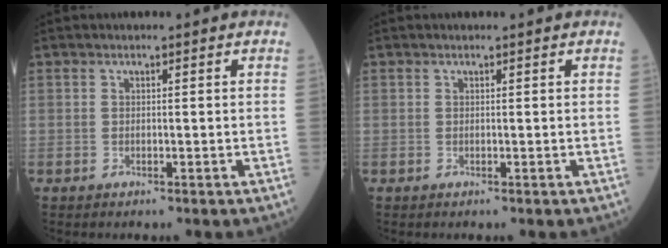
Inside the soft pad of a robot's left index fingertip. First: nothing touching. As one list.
[{"total": 0.0}]